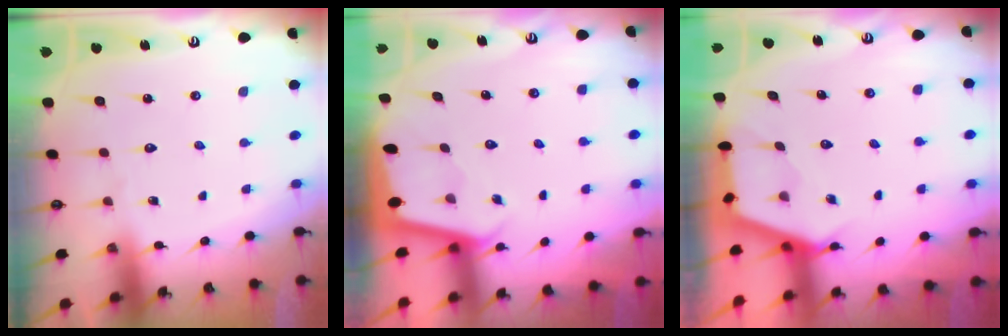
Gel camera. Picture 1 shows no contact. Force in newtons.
{"total": 2.0, "press": 2.0, "slide": 0.1}
{"total": 2.6, "press": 2.6, "slide": 0.4}